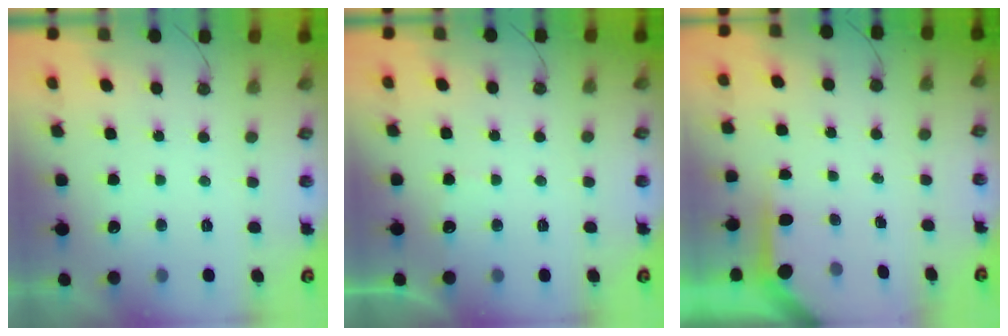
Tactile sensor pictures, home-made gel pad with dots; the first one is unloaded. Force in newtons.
{"total": 2.5, "press": 2.5, "slide": 0.5}
{"total": 3.7, "press": 3.7, "slide": 0.3}